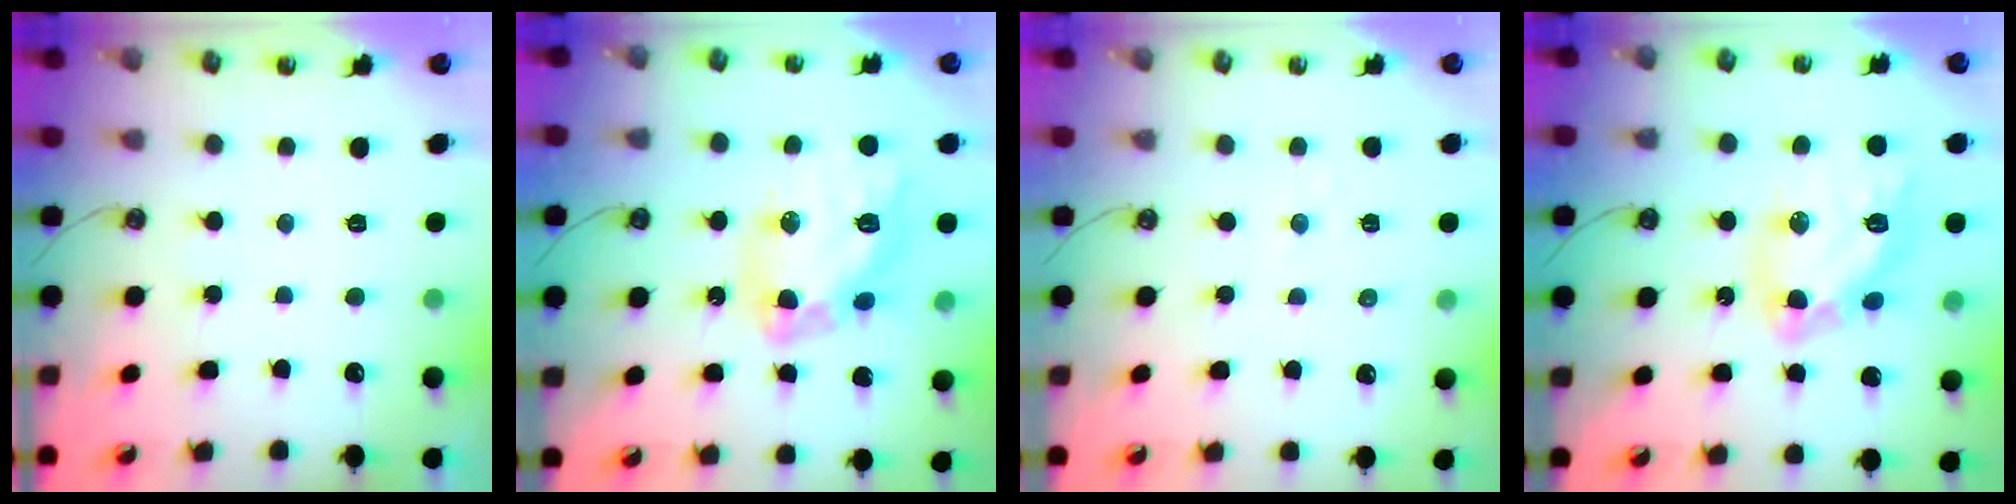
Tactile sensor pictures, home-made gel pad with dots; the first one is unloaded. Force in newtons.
{"total": 16.8, "press": 16.8, "slide": 1.6}
{"total": 2.9, "press": 2.9, "slide": 0.3}
{"total": 15.5, "press": 15.4, "slide": 1.4}